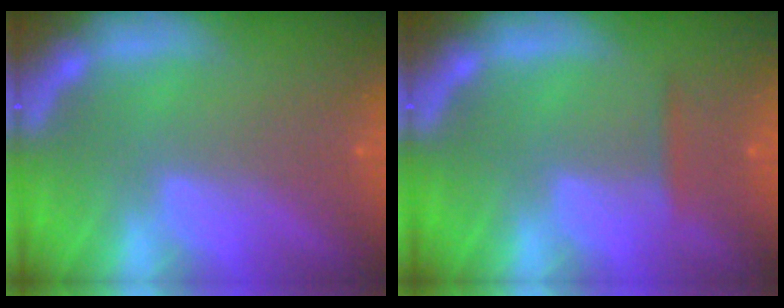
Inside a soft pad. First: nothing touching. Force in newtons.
{"total": 0.9}